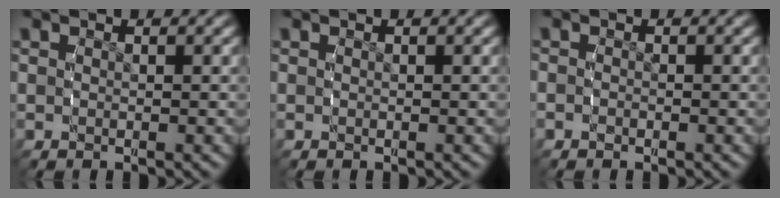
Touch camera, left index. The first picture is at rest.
{"total": 0.0}
{"total": 1.2, "force": [-0.6, 0.9, 0.4], "torque": [-0.014, -0.004, -0.012]}